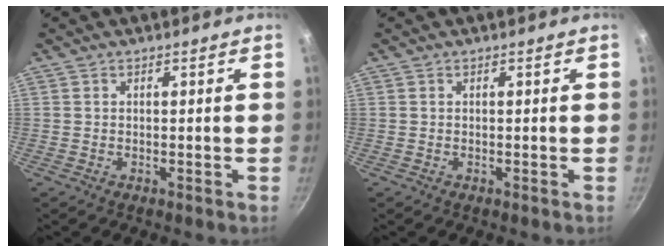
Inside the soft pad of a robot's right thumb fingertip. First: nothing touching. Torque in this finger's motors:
{"motor_torque": [-0.02, 0.02, 0.00, 0.00, 0.00]}